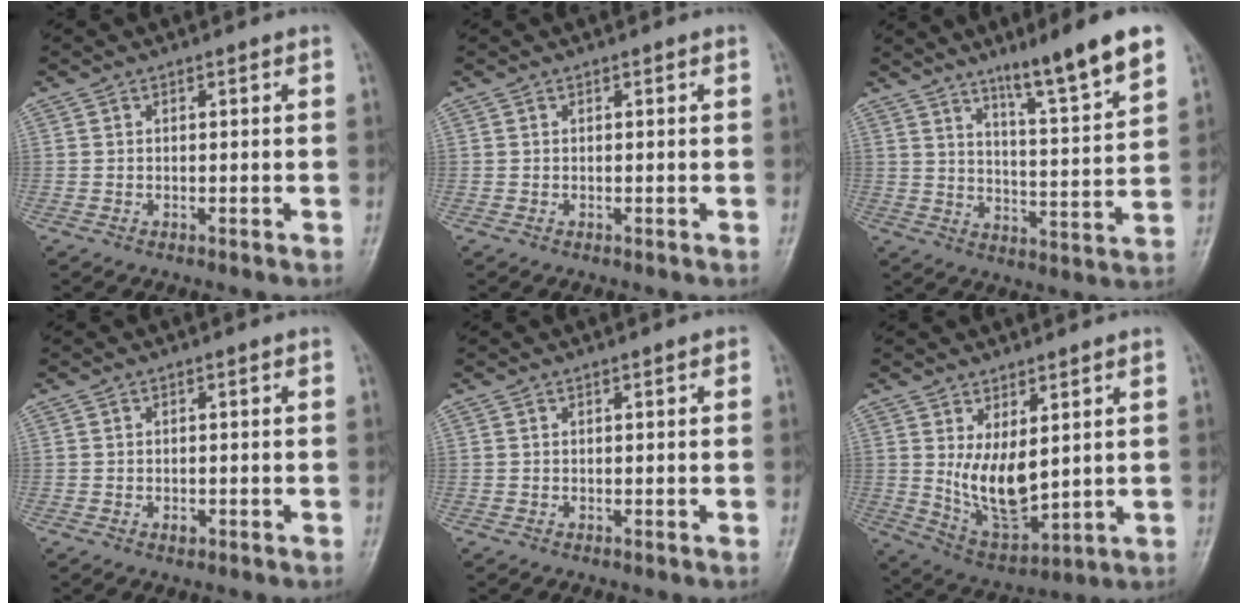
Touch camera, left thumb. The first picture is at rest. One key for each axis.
{"total": 0.0}
{"total": 13.5, "fx": 9.2, "fy": 0.9, "fz": 9.9, "tx": -0.145, "ty": -0.055, "tz": 0.146}
{"total": 1.1, "fx": -0.4, "fy": 0.7, "fz": 0.7, "tx": -0.009, "ty": 0.000, "tz": -0.005}
{"total": 0.6, "fx": 0.2, "fy": 0.3, "fz": 0.5, "tx": -0.005, "ty": 0.002, "tz": 0.001}
{"total": 10.0, "fx": 2.0, "fy": 4.9, "fz": 8.5, "tx": -0.134, "ty": -0.031, "tz": 0.060}